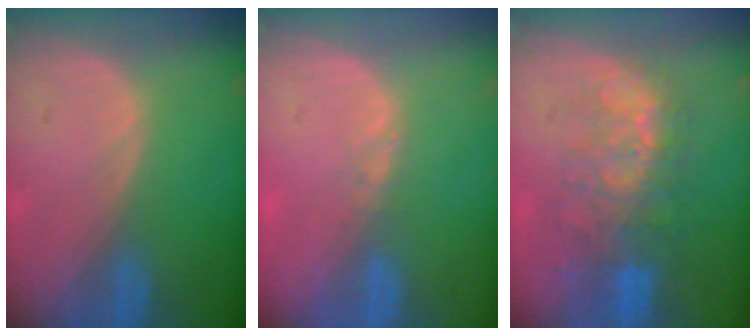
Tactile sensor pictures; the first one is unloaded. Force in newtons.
{"total": 0.9, "press": 0.8, "slide": 0.5}
{"total": 9.9, "press": 8.5, "slide": 5.1}